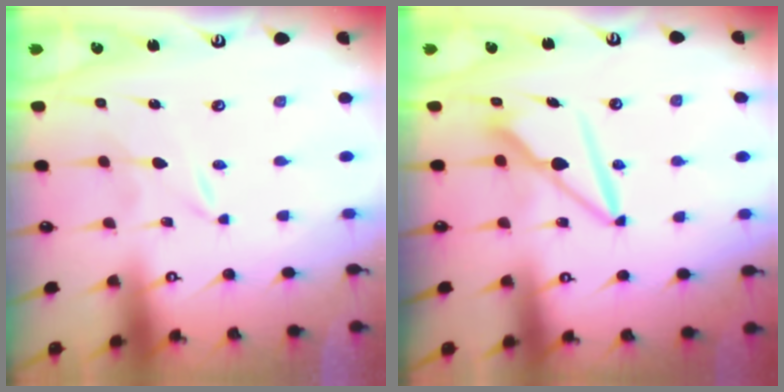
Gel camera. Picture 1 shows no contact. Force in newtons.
{"total": 7.7, "press": 7.7, "slide": 0.4}